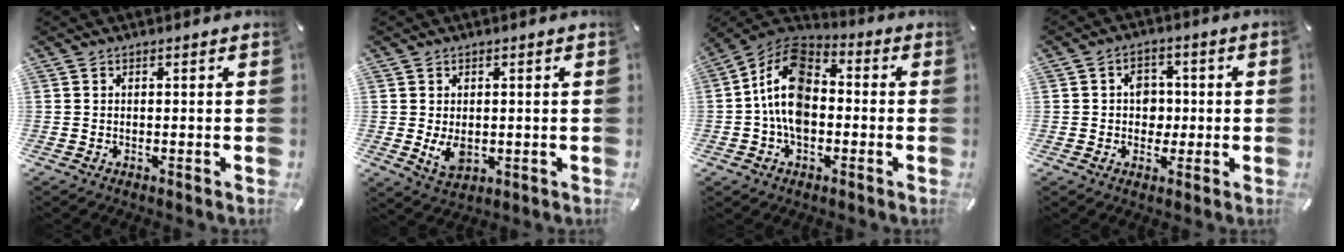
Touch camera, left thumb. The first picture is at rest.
{"total": 4.8, "force": [-0.2, 3.5, 3.3], "torque": [-0.070, -0.005, -0.003]}
{"total": 13.8, "force": [-1.7, 9.4, 9.9], "torque": [-0.211, 0.009, -0.036]}
{"total": 5.5, "force": [-0.1, 4.8, 2.7], "torque": [-0.034, 0.003, -0.005]}